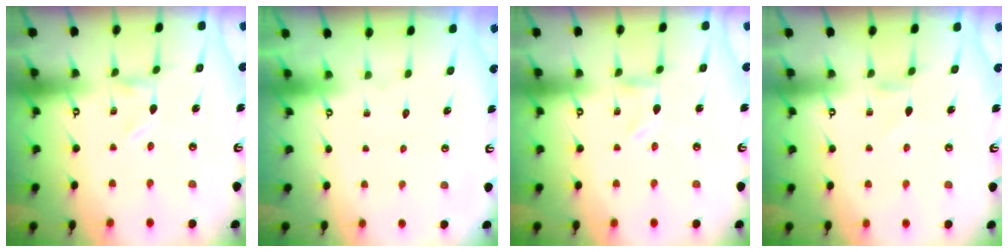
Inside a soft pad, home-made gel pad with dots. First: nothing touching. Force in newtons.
{"total": 1.8, "press": 1.8, "slide": 0.1}
{"total": 0.0}
{"total": 2.6, "press": 2.6, "slide": 0.3}